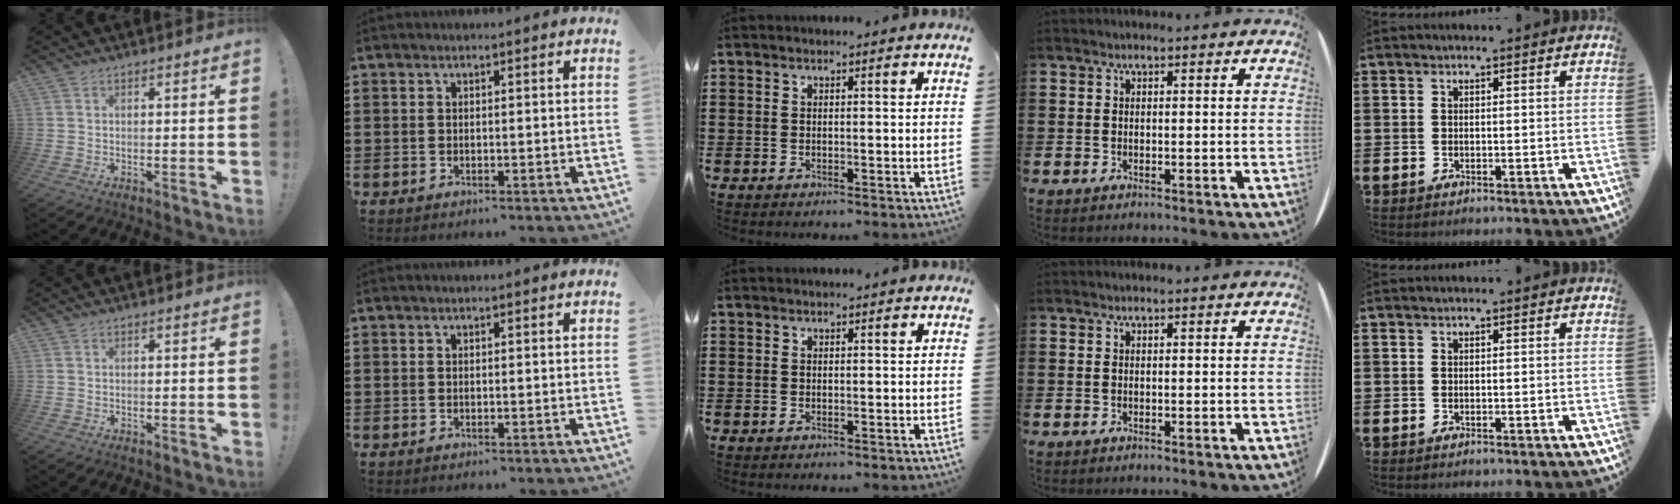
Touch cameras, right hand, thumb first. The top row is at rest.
{}